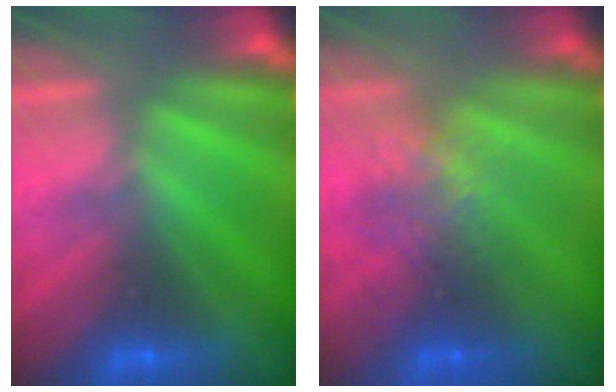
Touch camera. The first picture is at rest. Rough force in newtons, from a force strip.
{"total": 2.8}